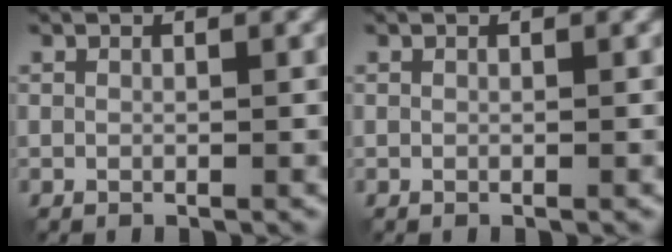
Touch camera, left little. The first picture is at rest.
{"total": 0.0}